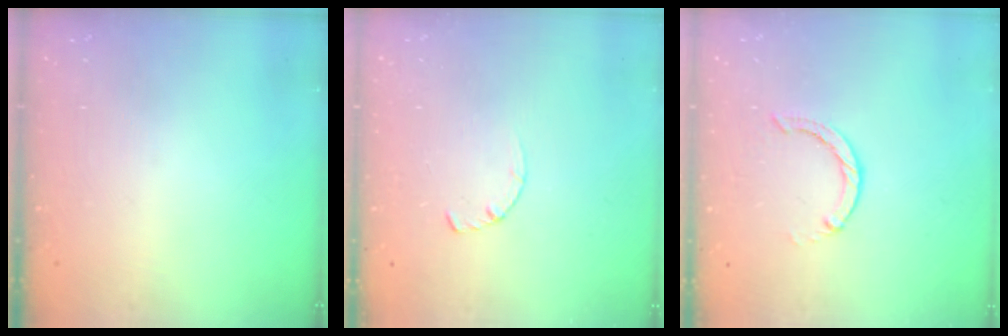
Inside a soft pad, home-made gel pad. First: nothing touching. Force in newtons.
{"total": 2.8, "press": 2.8, "slide": 0.4}
{"total": 0.6, "press": 0.6, "slide": 0.2}